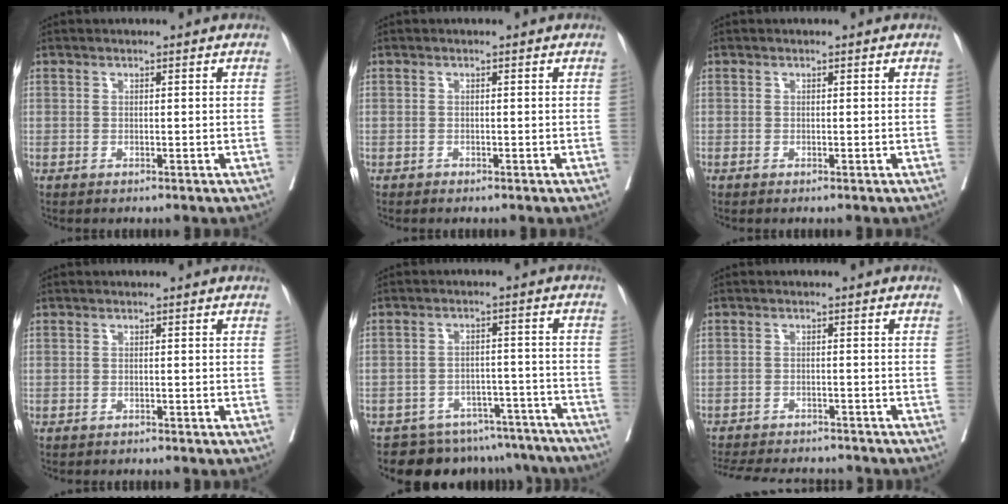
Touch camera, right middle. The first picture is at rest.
{"total": 0.0}
{"total": 0.0}
{"total": 0.6, "force": [-0.5, 0.1, 0.0], "torque": [-0.010, -0.003, -0.011]}
{"total": 14.2, "force": [-13.0, 5.5, 2.0], "torque": [-0.005, 0.030, -0.151]}
{"total": 13.2, "force": [-12.0, 3.2, 4.5], "torque": [-0.092, -0.004, -0.162]}